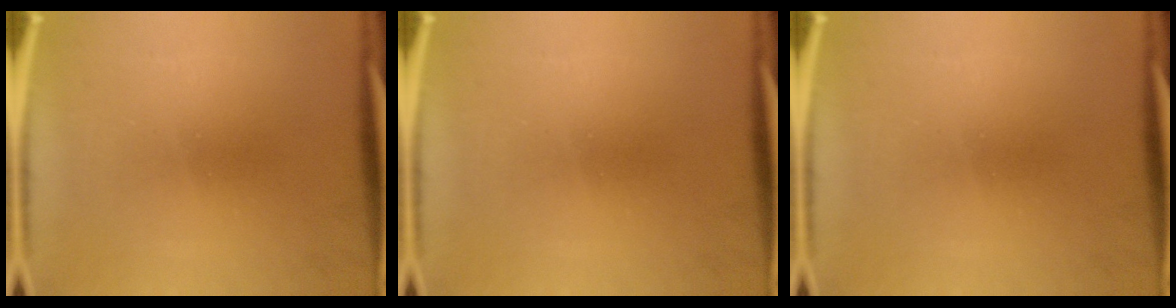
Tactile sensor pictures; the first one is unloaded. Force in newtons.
{"total": 0.0}
{"total": 0.0}